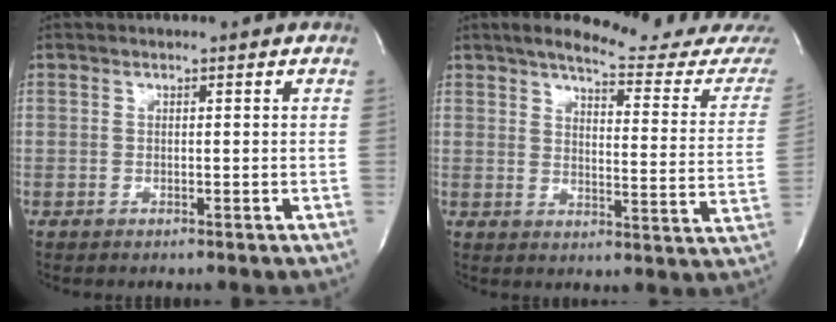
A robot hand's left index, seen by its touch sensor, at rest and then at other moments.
{"total": 16.6, "force": [15.4, 0.6, 6.1], "torque": [-0.078, -0.073, 0.180]}